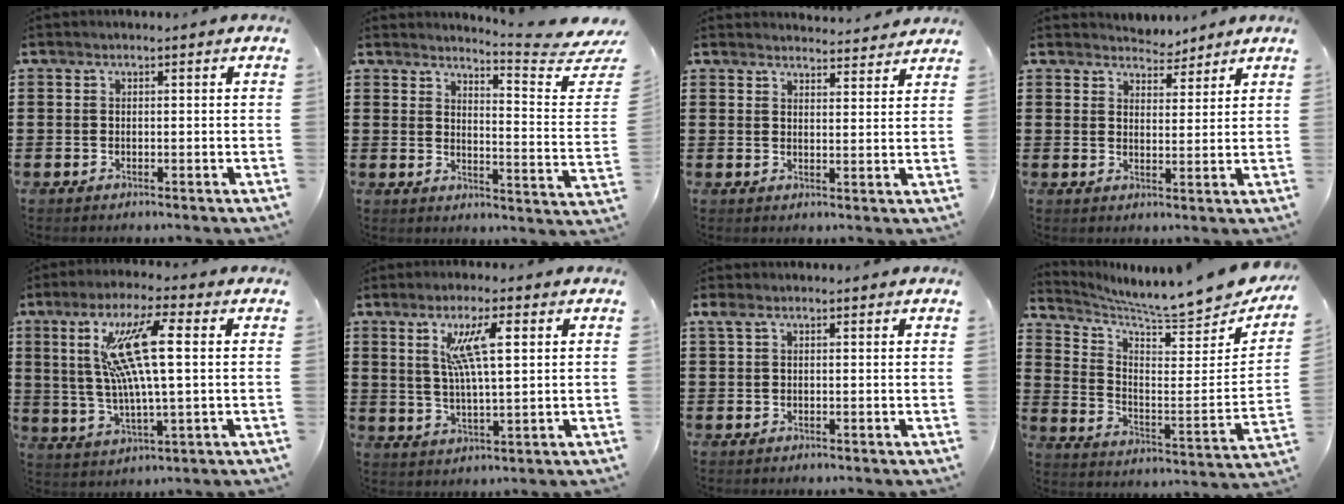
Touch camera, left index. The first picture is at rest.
{"total": 5.1, "force": [4.5, -0.6, 2.3], "torque": [-0.045, -0.049, 0.065]}
{"total": 3.3, "force": [3.3, 0.1, -0.1], "torque": [0.000, -0.020, 0.058]}
{"total": 3.6, "force": [3.6, 0.7, -0.3], "torque": [-0.007, -0.010, 0.067]}
{"total": 12.6, "force": [3.6, 2.5, 11.9], "torque": [-0.258, -0.002, 0.051]}
{"total": 8.1, "force": [3.3, 1.8, 7.2], "torque": [-0.143, 0.005, 0.053]}
{"total": 1.2, "force": [0.7, 0.5, 0.8], "torque": [-0.020, 0.004, 0.012]}
{"total": 6.6, "force": [6.3, -0.2, 2.0], "torque": [-0.057, -0.070, 0.097]}